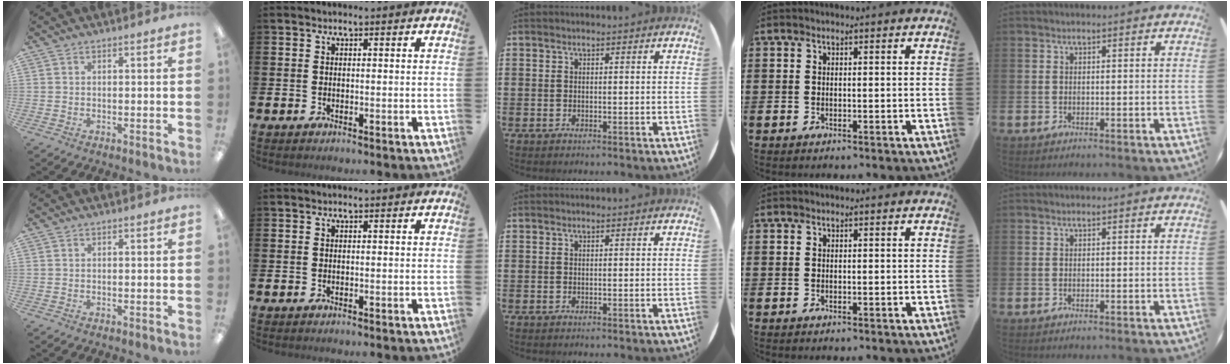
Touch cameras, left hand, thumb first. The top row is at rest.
{}